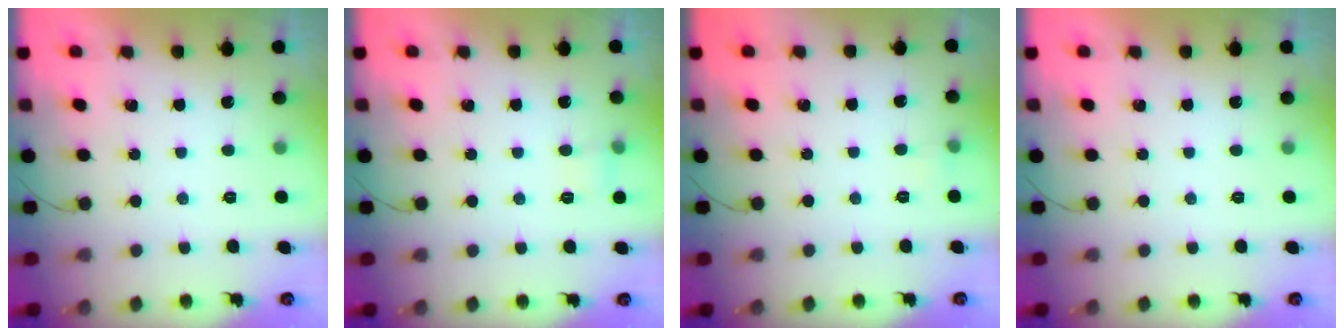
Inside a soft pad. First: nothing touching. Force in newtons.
{"total": 3.5, "press": 3.3, "slide": 1.2}
{"total": 2.5, "press": 2.3, "slide": 1.1}
{"total": 0.0}